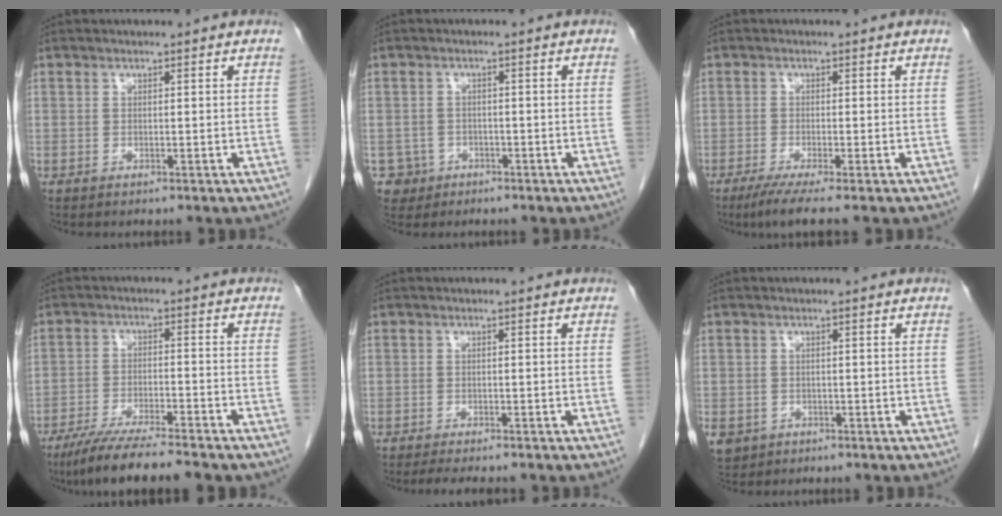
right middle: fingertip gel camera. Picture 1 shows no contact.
{"total": 3.6, "force": [-1.7, 3.1, -0.3], "torque": [0.007, 0.011, -0.028]}
{"total": 4.5, "force": [-3.1, -0.4, 3.1], "torque": [-0.055, -0.015, -0.059]}
{"total": 11.7, "force": [-9.8, 0.7, 6.4], "torque": [-0.100, -0.029, -0.156]}
{"total": 5.1, "force": [-4.3, 0.9, 2.5], "torque": [-0.033, -0.010, -0.060]}
{"total": 5.6, "force": [-2.7, 4.6, 1.6], "torque": [-0.041, -0.003, -0.037]}